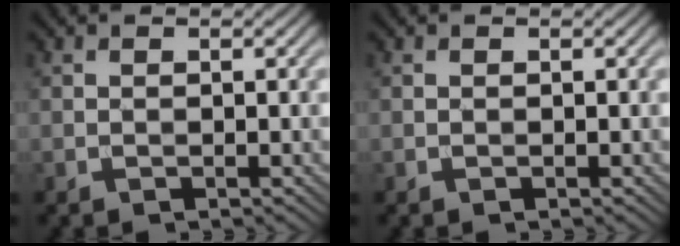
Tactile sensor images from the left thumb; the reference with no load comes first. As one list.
[{"total": 0.0}]